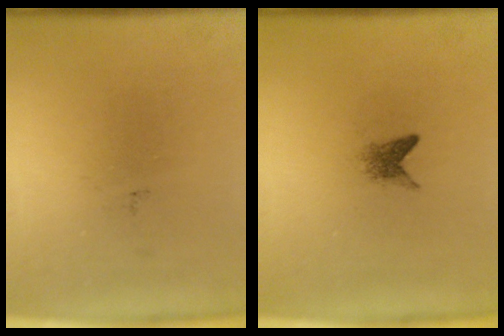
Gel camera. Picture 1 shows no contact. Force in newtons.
{"total": 1.5}